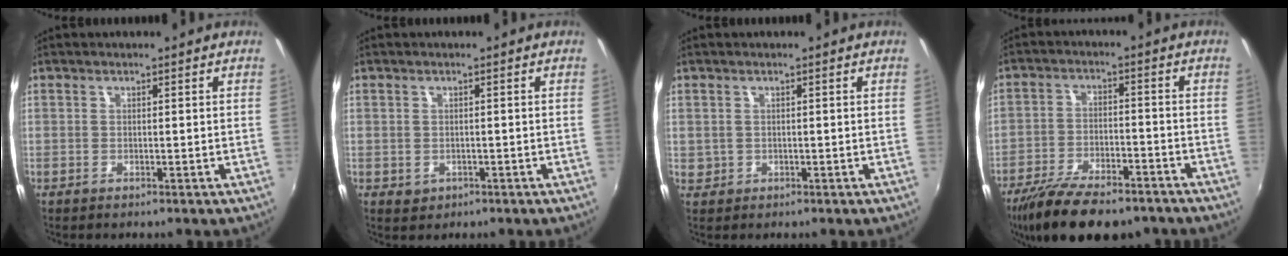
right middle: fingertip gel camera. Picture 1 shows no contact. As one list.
[{"total": 1.7, "force": [-0.4, 1.5, 0.7], "torque": [-0.013, -0.003, -0.003]}, {"total": 1.8, "force": [0.1, 1.7, 0.5], "torque": [-0.008, 0.000, 0.005]}, {"total": 16.6, "force": [-12.8, 5.6, 9.0], "torque": [-0.186, -0.037, -0.205]}]